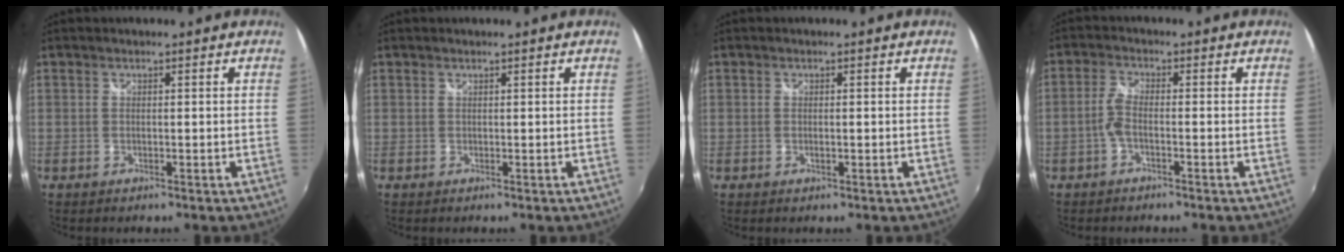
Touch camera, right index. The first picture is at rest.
{"total": 0.0}
{"total": 0.8, "force": [-0.1, 0.4, 0.6], "torque": [-0.010, -0.001, -0.002]}
{"total": 2.8, "force": [-1.3, 0.7, 2.4], "torque": [-0.059, 0.005, -0.029]}